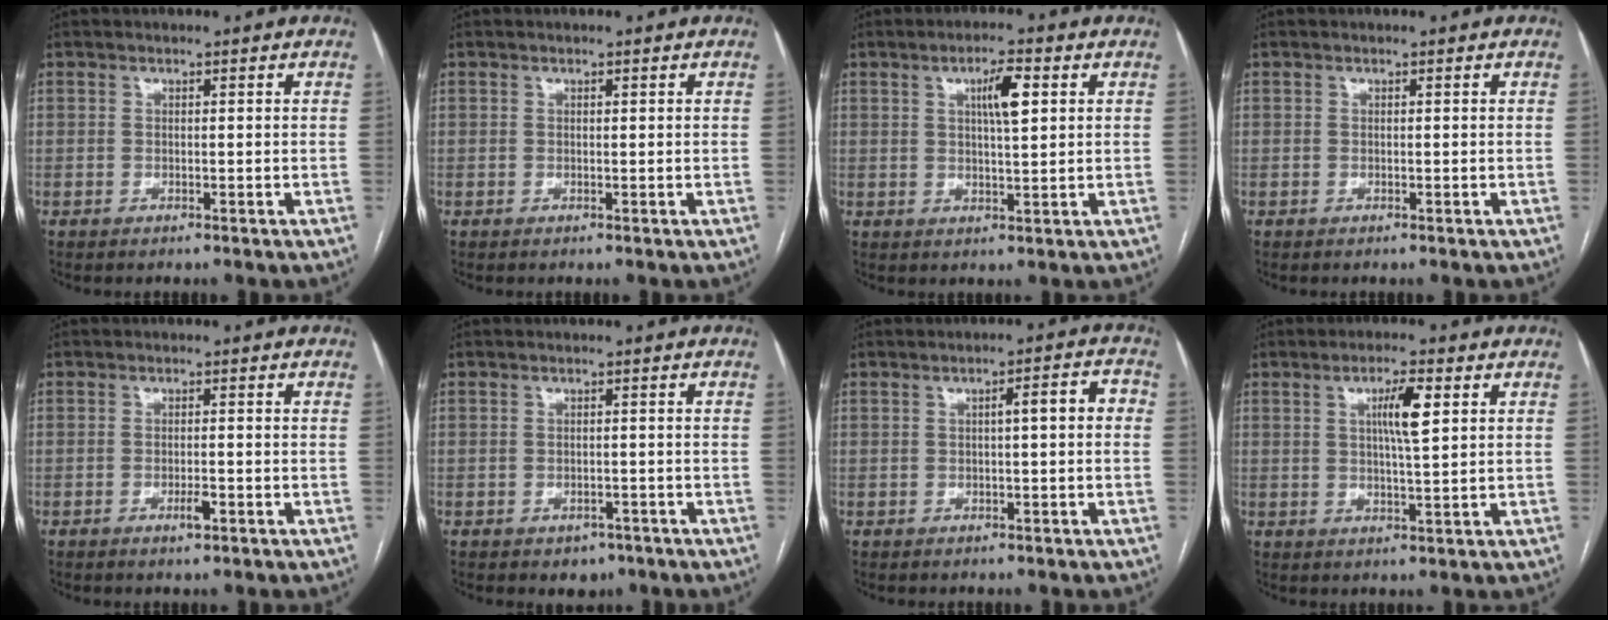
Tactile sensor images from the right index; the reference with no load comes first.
{"total": 0.0}
{"total": 5.1, "force": [1.8, 0.6, 4.7], "torque": [-0.083, 0.005, 0.032]}
{"total": 0.0}
{"total": 2.0, "force": [-0.9, 0.4, 1.7], "torque": [-0.028, -0.001, -0.014]}
{"total": 2.4, "force": [-1.5, 1.7, 0.9], "torque": [-0.006, 0.004, -0.009]}
{"total": 3.9, "force": [0.2, 0.5, 3.8], "torque": [-0.053, 0.016, 0.001]}
{"total": 5.3, "force": [1.7, 0.2, 5.0], "torque": [-0.089, 0.001, 0.029]}